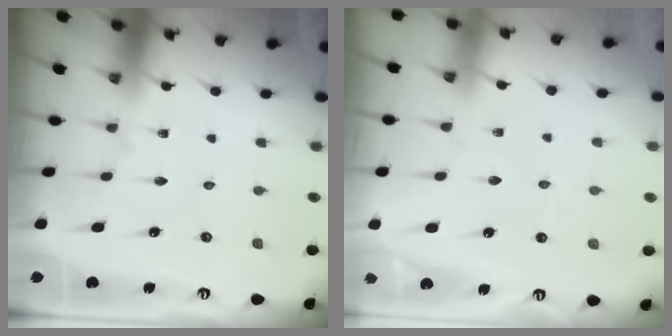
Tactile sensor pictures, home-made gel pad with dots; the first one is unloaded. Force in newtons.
{"total": 2.7, "press": 2.7, "slide": 0.4}